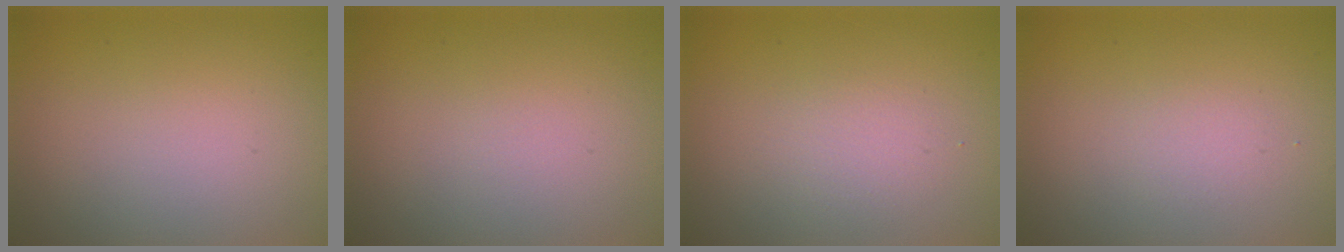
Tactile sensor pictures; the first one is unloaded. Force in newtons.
{"total": 0.0}
{"total": 1.6, "press": 1.6, "slide": 0.1}
{"total": 0.9, "press": 0.9, "slide": 0.2}